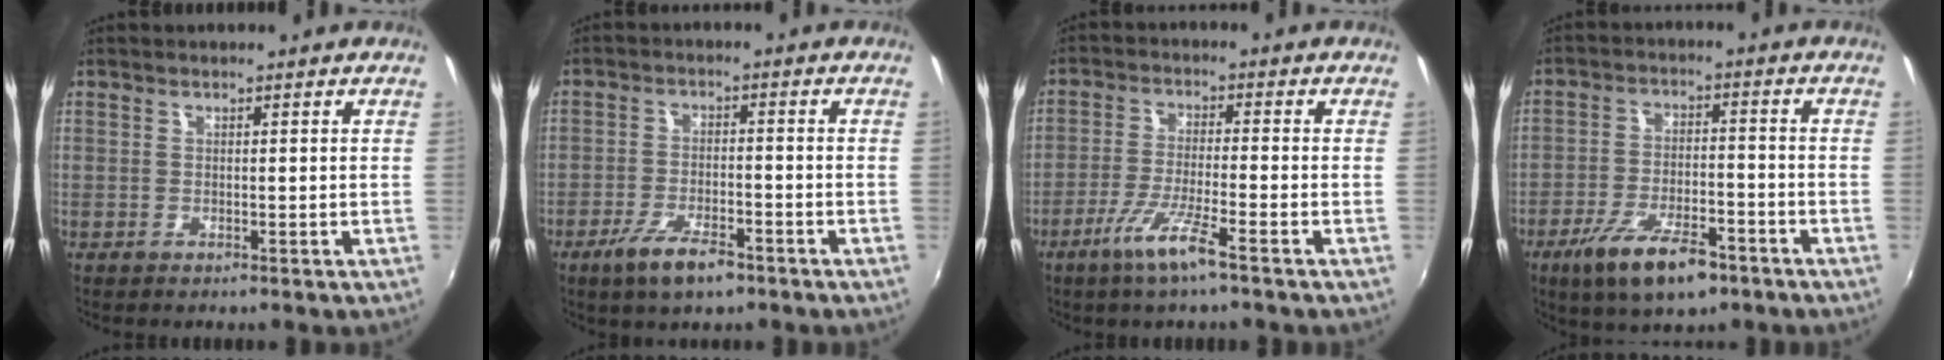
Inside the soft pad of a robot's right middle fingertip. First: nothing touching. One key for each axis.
{"total": 7.4, "fx": -4.9, "fy": 2.3, "fz": 5.1, "tx": -0.117, "ty": -0.011, "tz": -0.086}
{"total": 7.5, "fx": -4.7, "fy": 0.0, "fz": 5.9, "tx": -0.123, "ty": -0.009, "tz": -0.089}
{"total": 12.0, "fx": -7.6, "fy": 4.1, "fz": 8.4, "tx": -0.176, "ty": -0.020, "tz": -0.130}